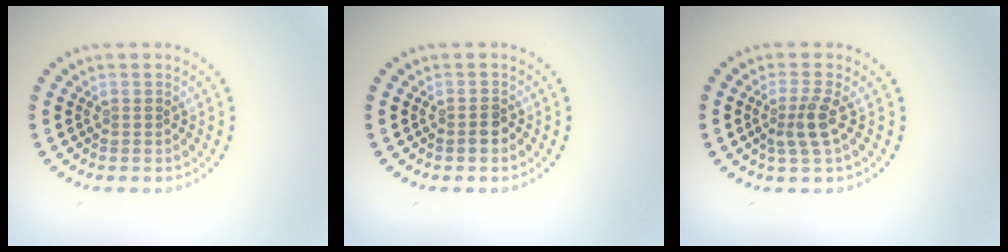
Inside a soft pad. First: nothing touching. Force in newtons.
{"total": 1.3, "press": 1.1, "slide": 0.6}
{"total": 2.4, "press": 1.8, "slide": 1.5}